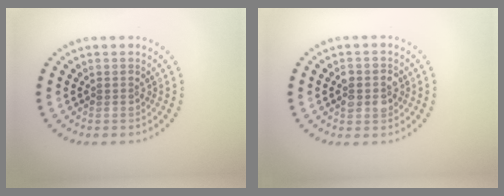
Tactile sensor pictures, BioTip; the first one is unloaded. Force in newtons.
{"total": 2.3, "press": 2.2, "slide": 0.2}